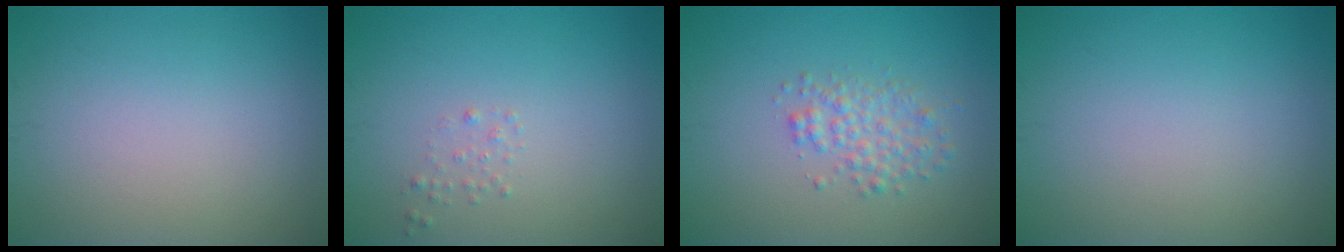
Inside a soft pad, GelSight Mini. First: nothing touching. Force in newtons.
{"total": 0.6, "press": 0.6, "slide": 0.1}
{"total": 2.5, "press": 2.5, "slide": 0.0}
{"total": 0.0}